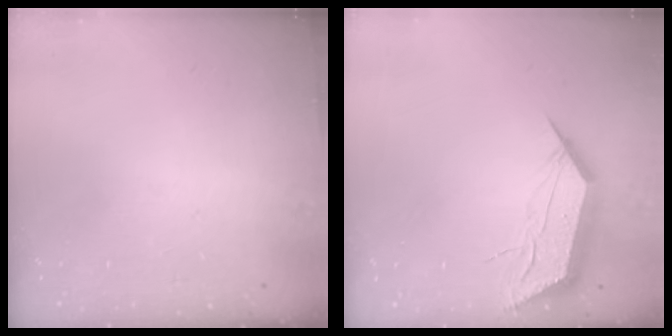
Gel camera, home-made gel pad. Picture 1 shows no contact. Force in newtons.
{"total": 11.7, "press": 11.7, "slide": 0.6}